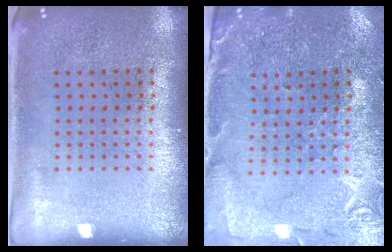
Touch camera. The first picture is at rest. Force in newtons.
{"total": 0.7, "press": 0.7, "slide": 0.3}